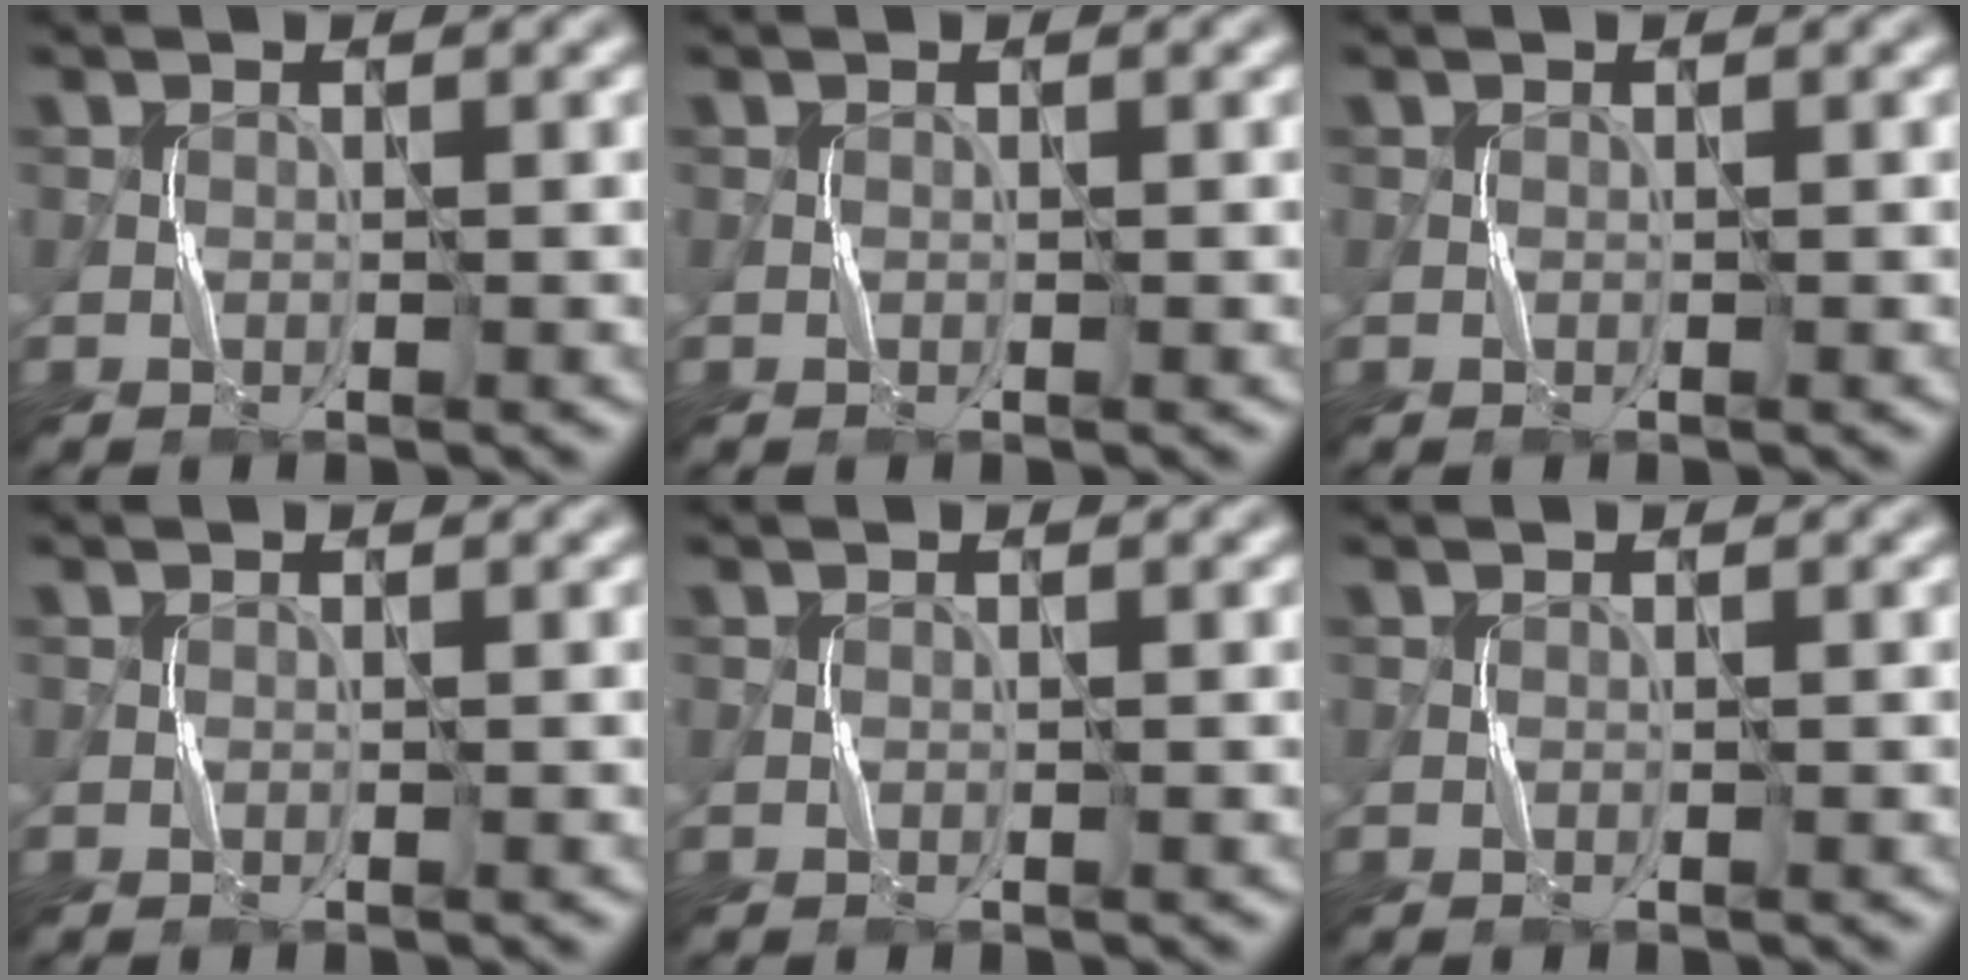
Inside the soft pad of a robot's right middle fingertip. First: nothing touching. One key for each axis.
{"total": 0.0}
{"total": 0.0}
{"total": 0.0}
{"total": 0.0}
{"total": 0.0}